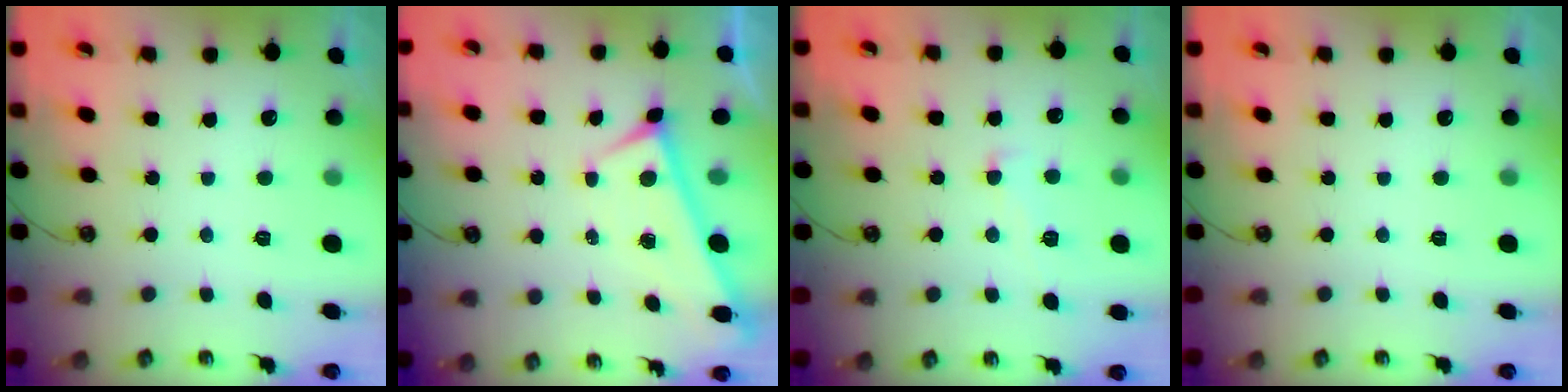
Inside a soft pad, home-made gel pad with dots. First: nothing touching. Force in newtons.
{"total": 0.0}
{"total": 1.9, "press": 1.9, "slide": 0.4}
{"total": 0.0}